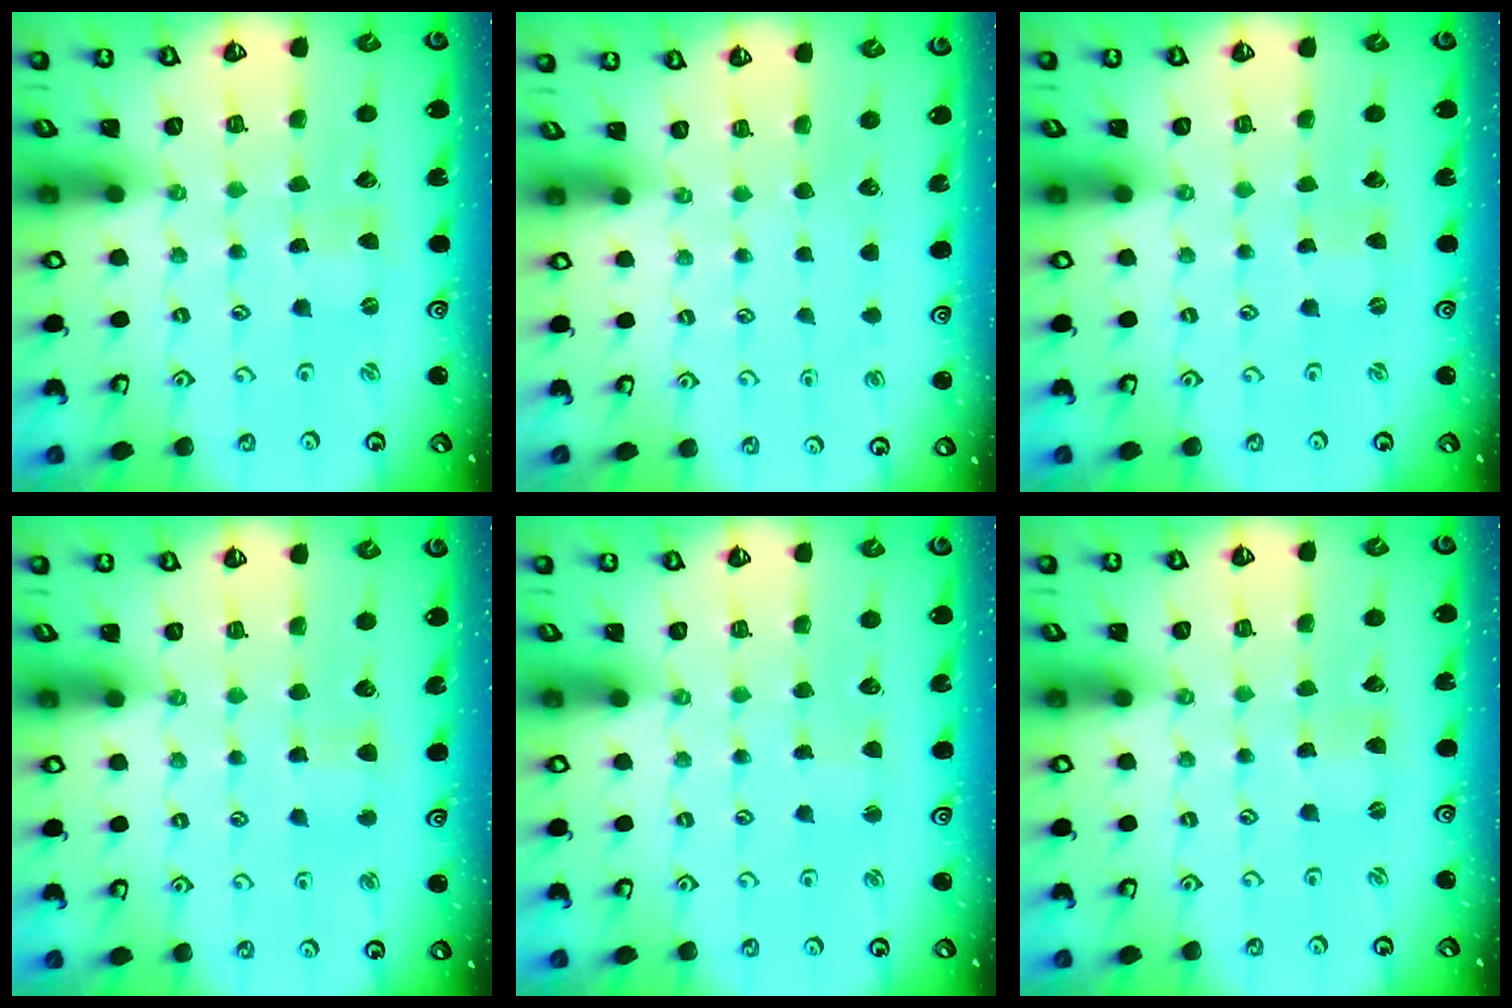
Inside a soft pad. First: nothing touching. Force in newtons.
{"total": 0.0}
{"total": 0.0}
{"total": 2.8, "press": 2.8, "slide": 0.5}
{"total": 1.3, "press": 1.3, "slide": 0.2}
{"total": 0.7, "press": 0.7, "slide": 0.2}